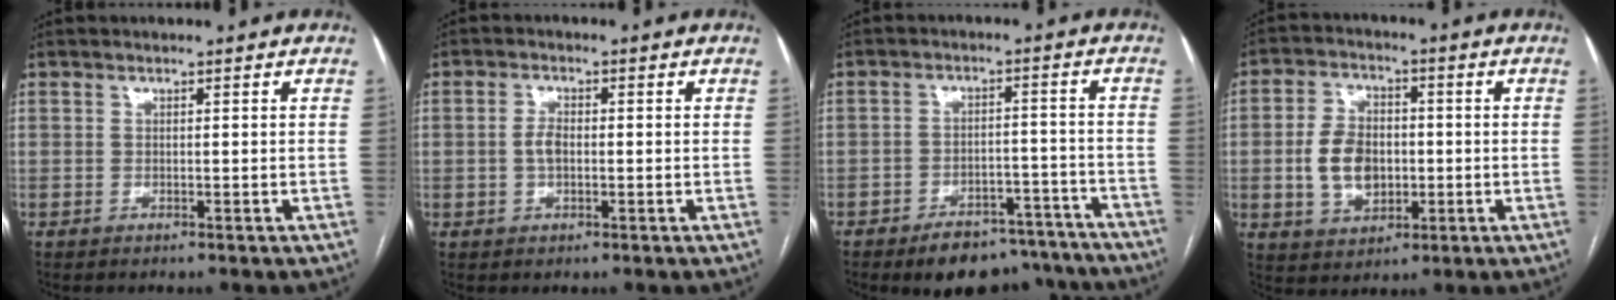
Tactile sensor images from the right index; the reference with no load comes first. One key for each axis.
{"total": 2.7, "fx": -0.3, "fy": 1.4, "fz": 2.3, "tx": -0.048, "ty": 0.005, "tz": -0.006}
{"total": 13.9, "fx": -11.8, "fy": 5.7, "fz": 4.4, "tx": -0.037, "ty": 0.027, "tz": -0.149}
{"total": 8.9, "fx": -0.8, "fy": 6.1, "fz": 6.5, "tx": -0.134, "ty": 0.012, "tz": -0.008}